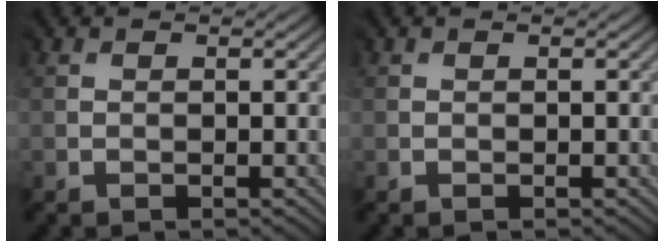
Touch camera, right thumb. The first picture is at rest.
{"total": 0.0}